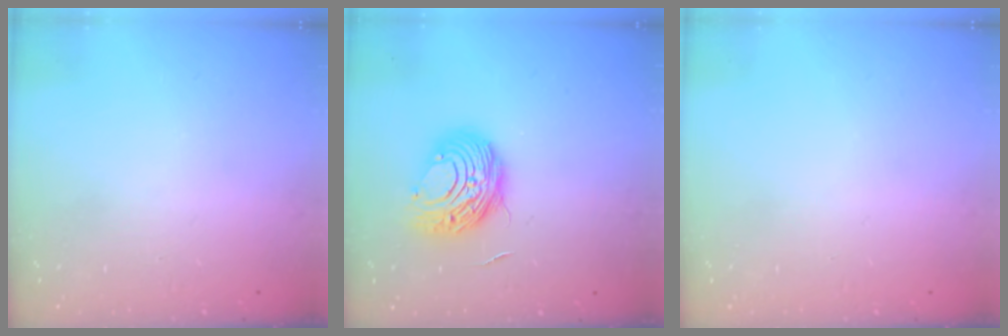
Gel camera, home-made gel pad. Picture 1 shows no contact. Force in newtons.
{"total": 10.0, "press": 10.0, "slide": 0.8}
{"total": 0.0}